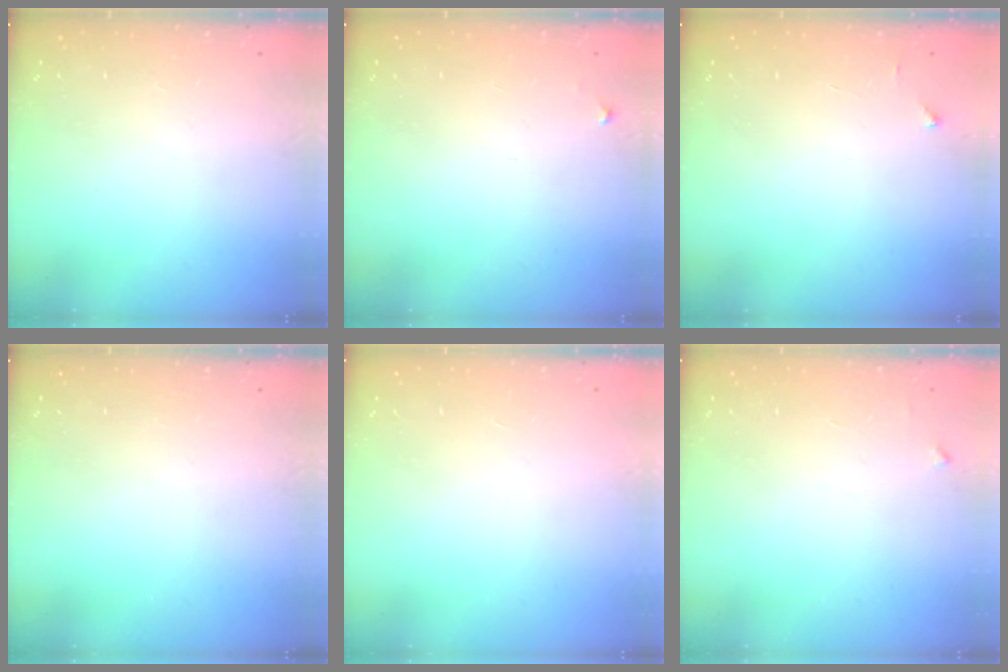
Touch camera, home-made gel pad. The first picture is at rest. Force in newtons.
{"total": 4.2, "press": 4.1, "slide": 0.7}
{"total": 2.0, "press": 2.0, "slide": 0.2}
{"total": 0.0}
{"total": 1.5, "press": 1.5, "slide": 0.1}
{"total": 3.3, "press": 3.3, "slide": 0.4}